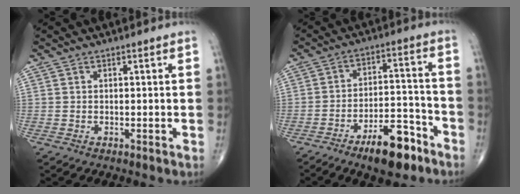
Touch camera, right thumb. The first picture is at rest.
{"total": 11.5, "force": [-7.5, 4.4, 7.5], "torque": [-0.101, 0.060, -0.122]}